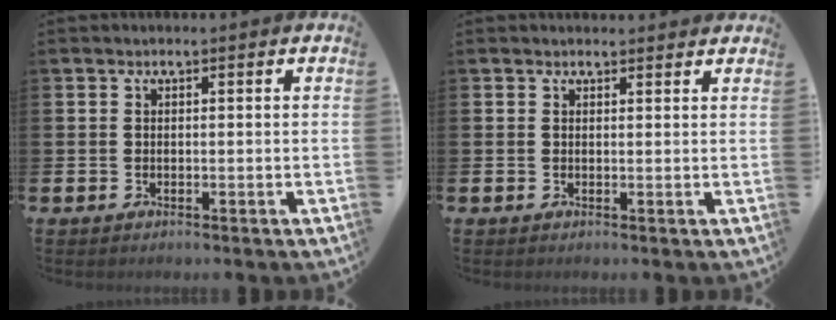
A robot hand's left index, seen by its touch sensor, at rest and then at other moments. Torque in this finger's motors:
{"motor_torque": [0.43, -0.93, 0.01, 0.02]}